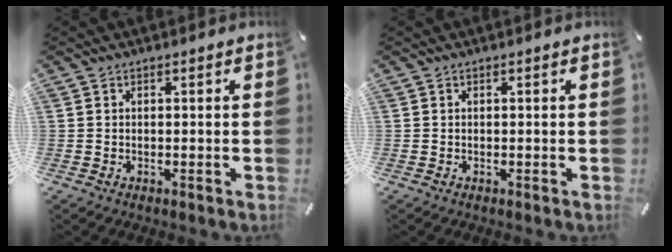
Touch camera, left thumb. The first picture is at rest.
{"total": 0.0}